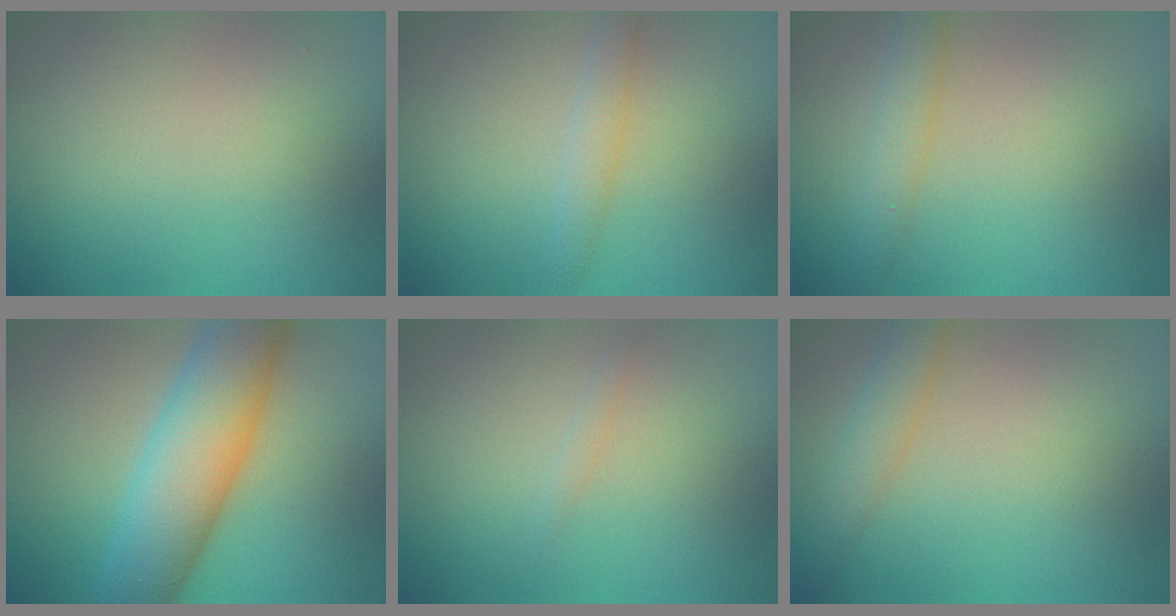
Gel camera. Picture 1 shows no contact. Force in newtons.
{"total": 1.7, "press": 1.7, "slide": 0.0}
{"total": 2.4, "press": 2.4, "slide": 0.1}
{"total": 9.9, "press": 9.9, "slide": 0.1}
{"total": 0.6, "press": 0.6, "slide": 0.0}
{"total": 3.0, "press": 3.0, "slide": 0.1}